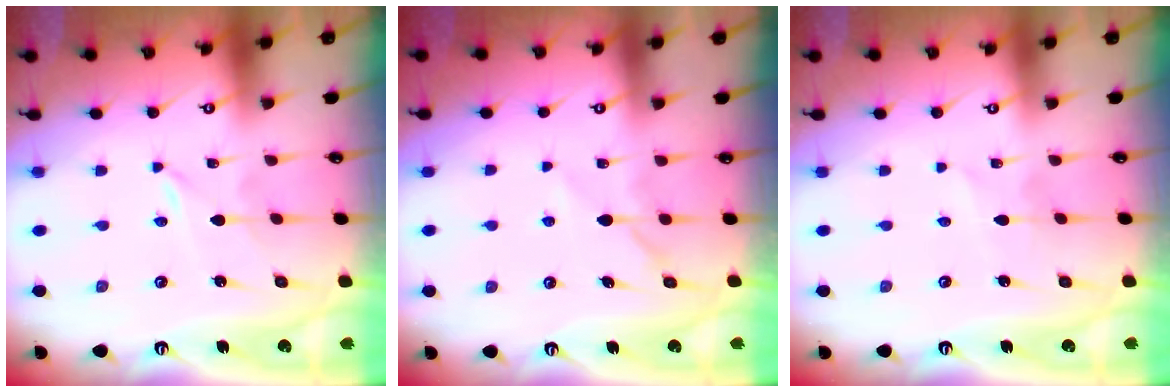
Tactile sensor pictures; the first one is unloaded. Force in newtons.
{"total": 5.0, "press": 5.0, "slide": 0.4}
{"total": 2.7, "press": 2.7, "slide": 0.3}